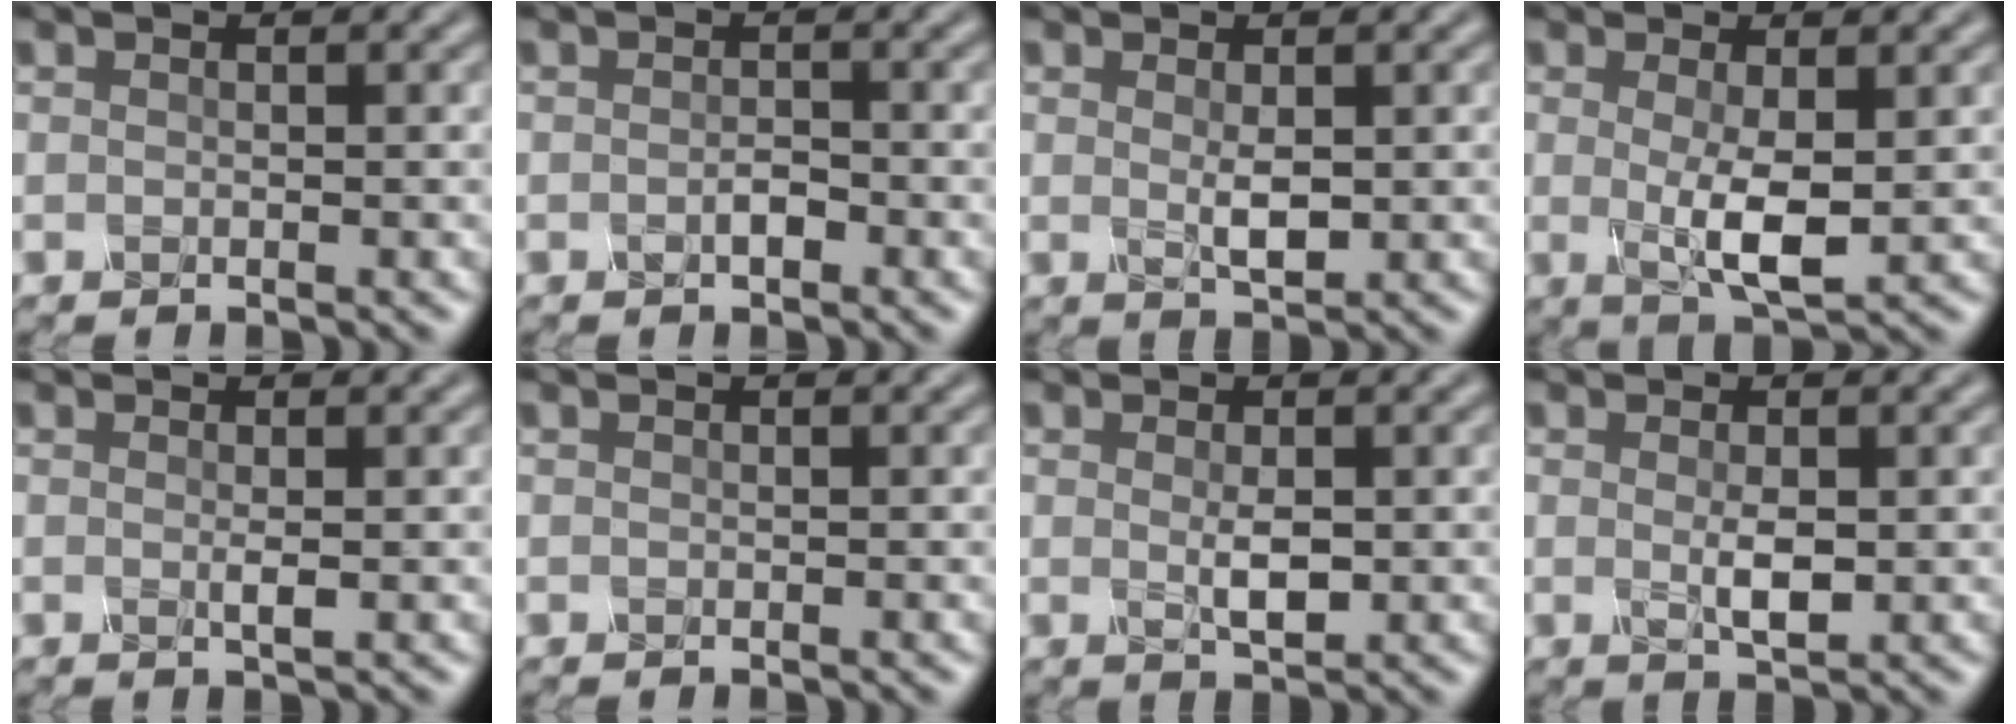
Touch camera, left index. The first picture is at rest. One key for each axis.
{"total": 1.2, "fx": -0.5, "fy": 0.5, "fz": 0.9, "tx": -0.017, "ty": 0.001, "tz": -0.009}
{"total": 2.0, "fx": 0.3, "fy": 0.7, "fz": 1.8, "tx": -0.038, "ty": -0.005, "tz": 0.009}
{"total": 4.0, "fx": 0.1, "fy": 0.9, "fz": 3.9, "tx": -0.075, "ty": -0.010, "tz": 0.006}
{"total": 1.0, "fx": 0.1, "fy": 0.1, "fz": 1.0, "tx": -0.018, "ty": 0.000, "tz": 0.000}
{"total": 0.0}
{"total": 2.1, "fx": 0.1, "fy": 0.8, "fz": 1.9, "tx": -0.040, "ty": -0.004, "tz": 0.006}
{"total": 2.2, "fx": 0.1, "fy": 0.7, "fz": 2.1, "tx": -0.042, "ty": -0.005, "tz": 0.004}